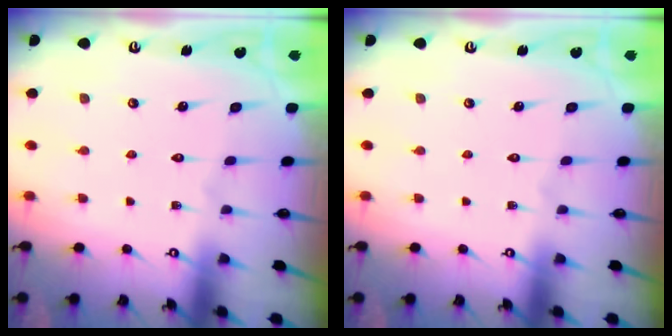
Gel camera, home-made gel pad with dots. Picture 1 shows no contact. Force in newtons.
{"total": 0.0}